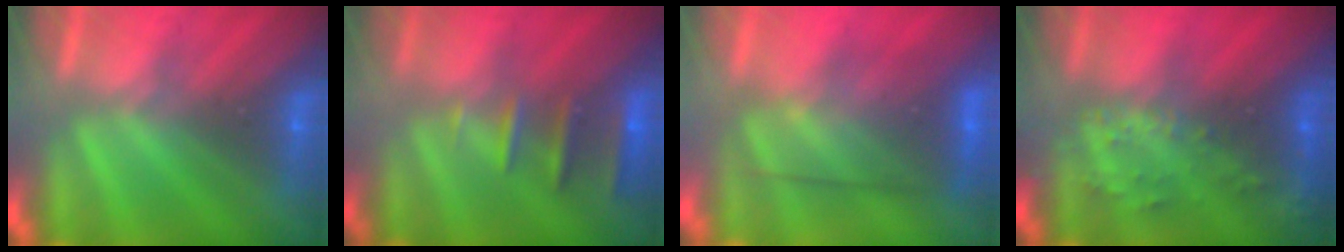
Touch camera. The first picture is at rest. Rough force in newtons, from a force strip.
{"total": 2.4}
{"total": 3.5}
{"total": 2.7}